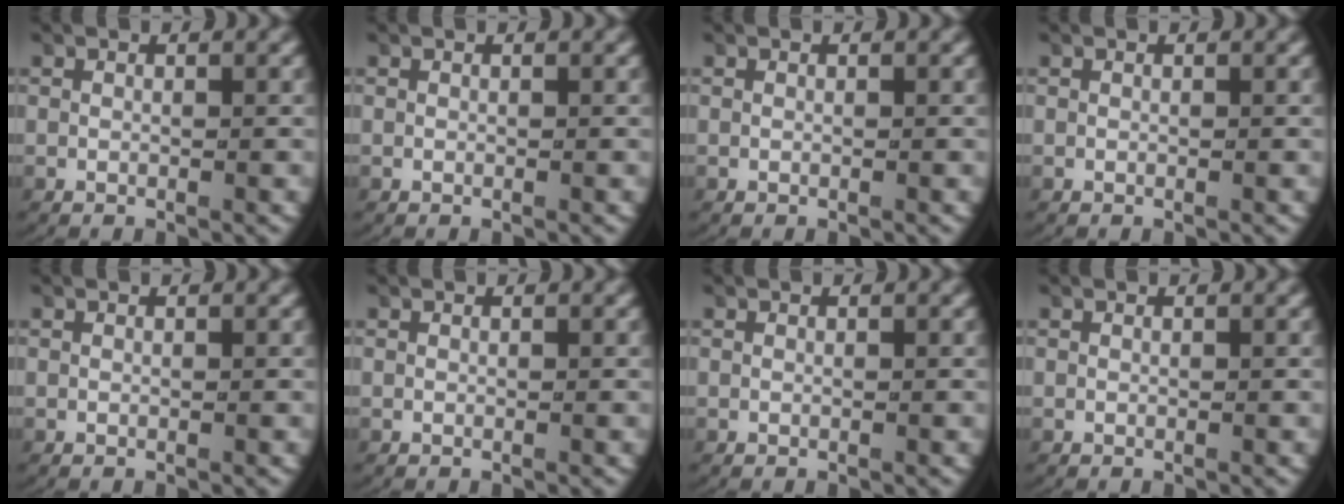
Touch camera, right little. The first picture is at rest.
{"total": 0.0}
{"total": 0.6, "force": [0.0, -0.6, -0.2], "torque": [0.002, -0.006, 0.006]}
{"total": 0.0}
{"total": 0.0}
{"total": 0.0}
{"total": 0.0}
{"total": 0.0}